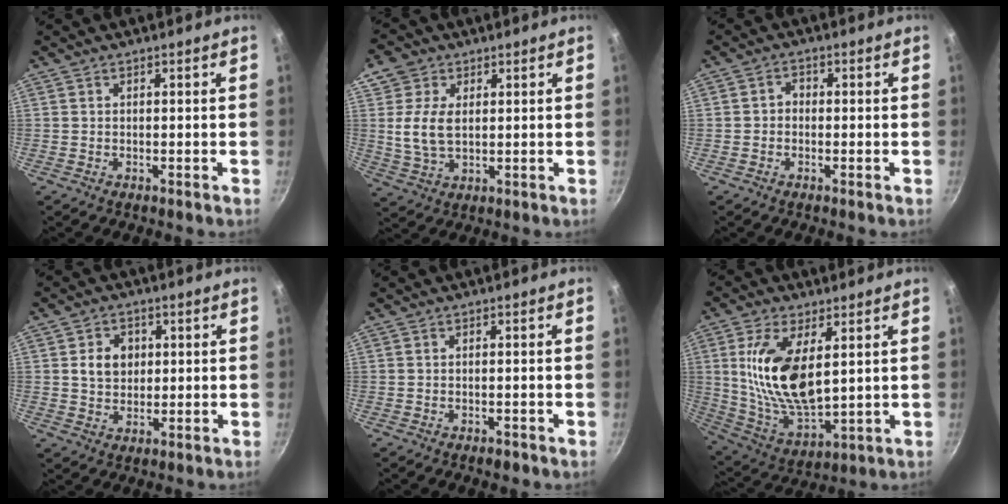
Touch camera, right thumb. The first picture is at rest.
{"total": 7.8, "force": [1.5, 5.3, 5.6], "torque": [-0.098, -0.009, 0.025]}
{"total": 2.1, "force": [-0.5, 1.8, 1.0], "torque": [-0.010, 0.011, -0.013]}
{"total": 5.9, "force": [1.1, 4.8, 3.2], "torque": [-0.031, 0.002, 0.017]}
{"total": 1.7, "force": [-1.0, 0.7, 1.1], "torque": [-0.023, 0.008, -0.011]}
{"total": 16.7, "force": [3.7, 8.0, 14.1], "torque": [-0.265, -0.027, 0.082]}